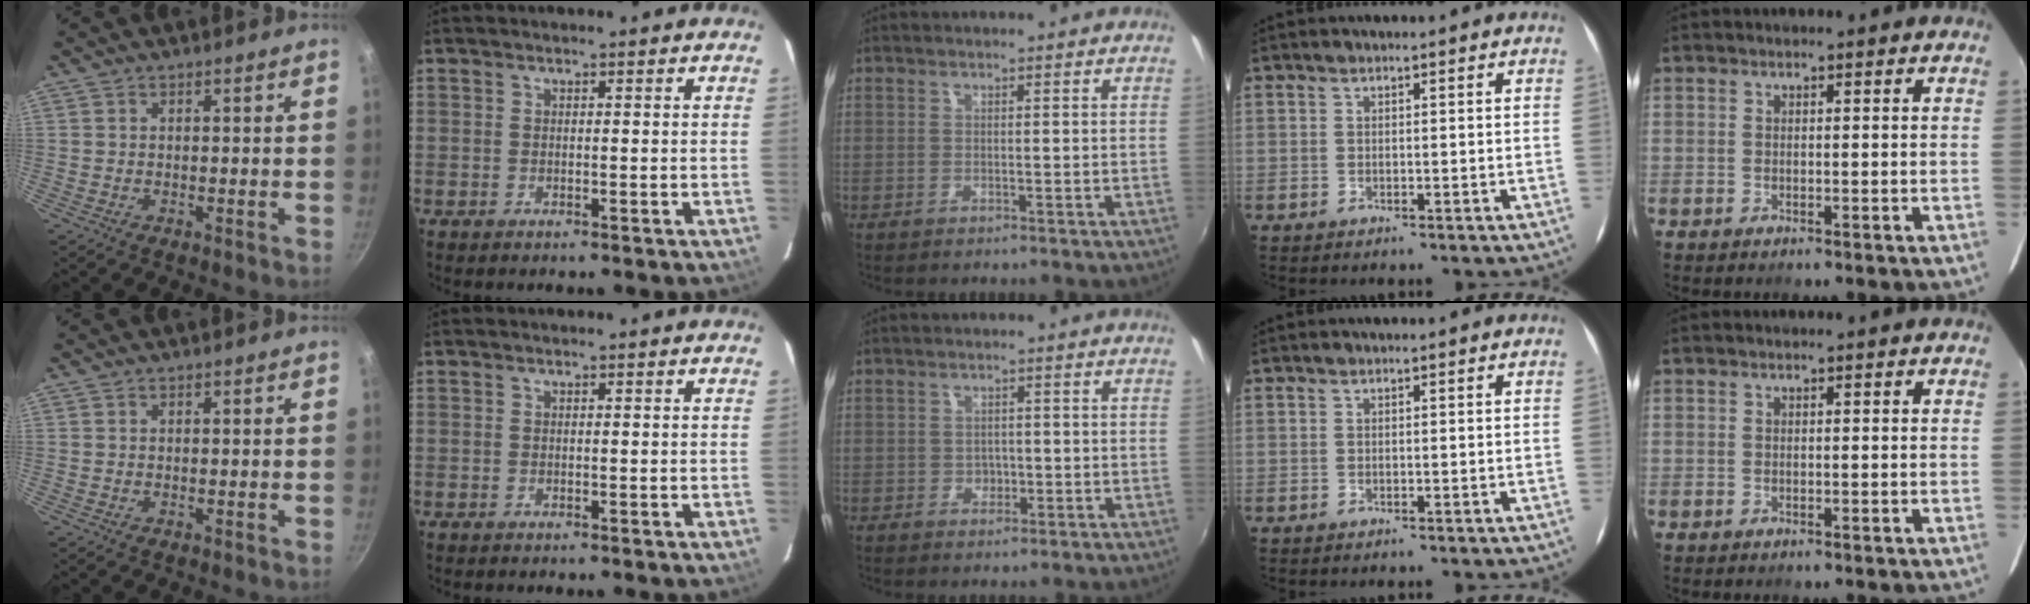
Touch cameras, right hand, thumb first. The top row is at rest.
{"middle": {"total": 2.2, "force": [-0.5, 2.0, 0.6], "torque": [-0.008, 0.000, -0.006]}}